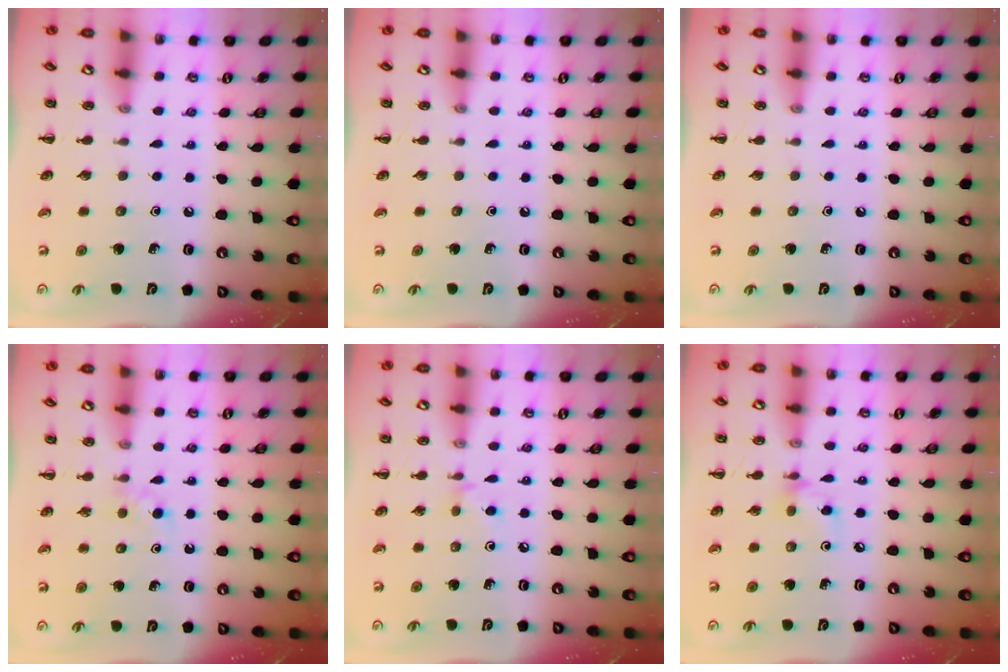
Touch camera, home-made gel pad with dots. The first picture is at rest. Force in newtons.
{"total": 0.0}
{"total": 0.0}
{"total": 2.6, "press": 2.3, "slide": 1.2}
{"total": 3.9, "press": 3.6, "slide": 1.5}
{"total": 6.0, "press": 6.0, "slide": 0.9}